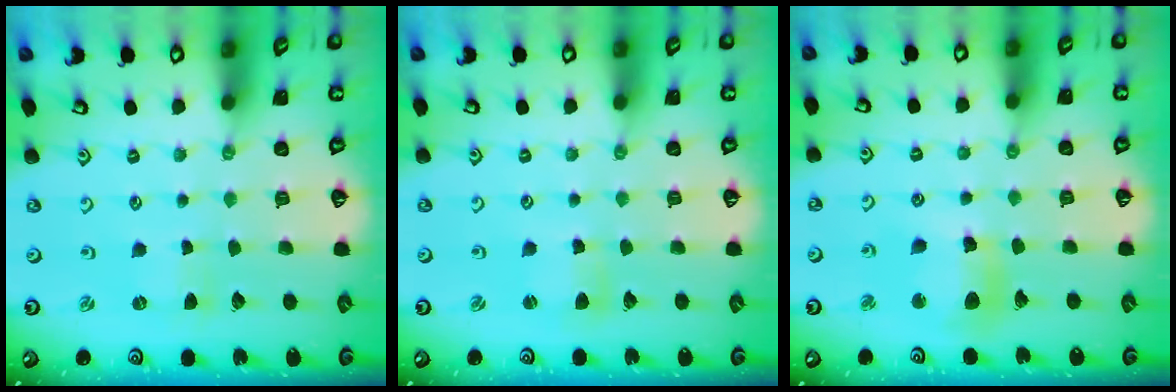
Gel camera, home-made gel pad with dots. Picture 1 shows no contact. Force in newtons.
{"total": 2.8, "press": 2.8, "slide": 0.3}
{"total": 11.9, "press": 11.8, "slide": 1.5}